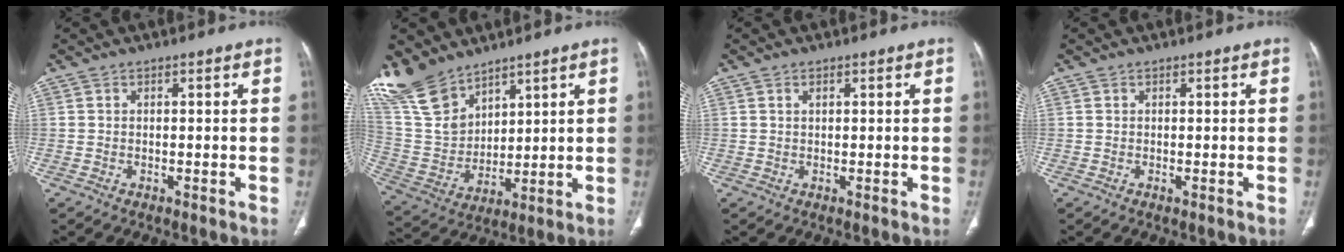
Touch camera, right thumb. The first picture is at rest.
{"total": 15.4, "force": [12.0, 7.7, 5.6], "torque": [-0.098, -0.043, 0.259]}
{"total": 0.7, "force": [0.4, 0.3, 0.5], "torque": [-0.008, 0.002, 0.007]}
{"total": 0.0}